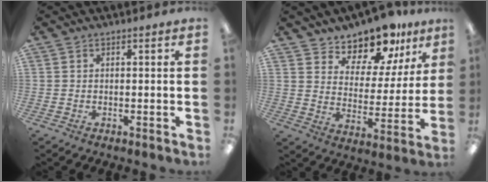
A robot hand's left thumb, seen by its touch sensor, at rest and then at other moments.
{"total": 12.0, "force": [10.9, 4.4, 2.7], "torque": [-0.049, -0.097, 0.198]}